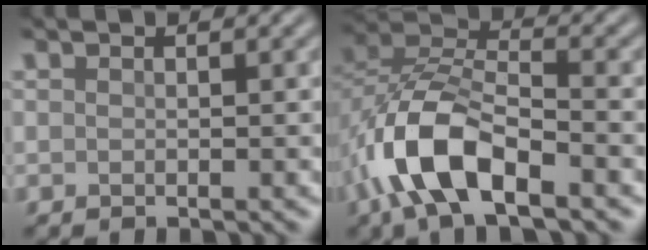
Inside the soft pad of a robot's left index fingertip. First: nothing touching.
{"total": 9.2, "force": [-4.2, 4.4, 6.9], "torque": [-0.146, 0.005, -0.089]}